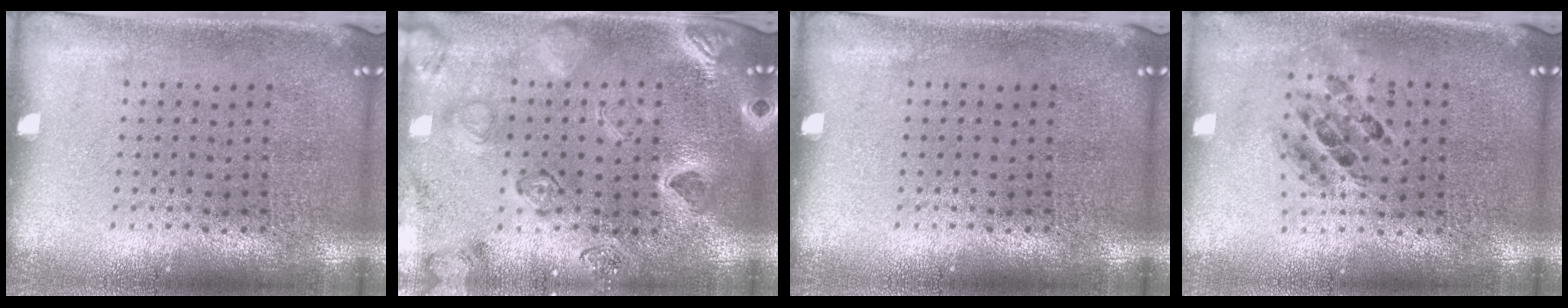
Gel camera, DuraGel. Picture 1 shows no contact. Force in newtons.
{"total": 2.5, "press": 2.4, "slide": 0.6}
{"total": 0.0}
{"total": 0.7, "press": 0.7, "slide": 0.1}